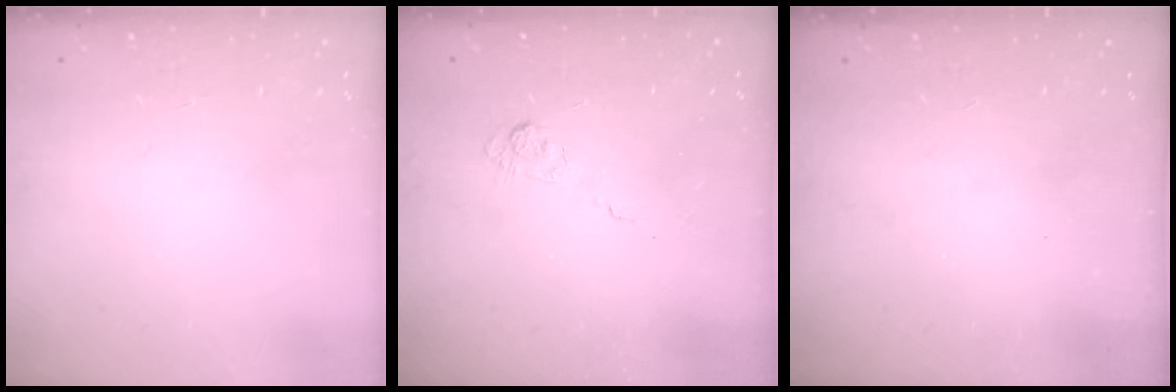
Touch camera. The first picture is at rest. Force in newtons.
{"total": 3.0, "press": 2.6, "slide": 1.6}
{"total": 2.4, "press": 2.3, "slide": 0.8}